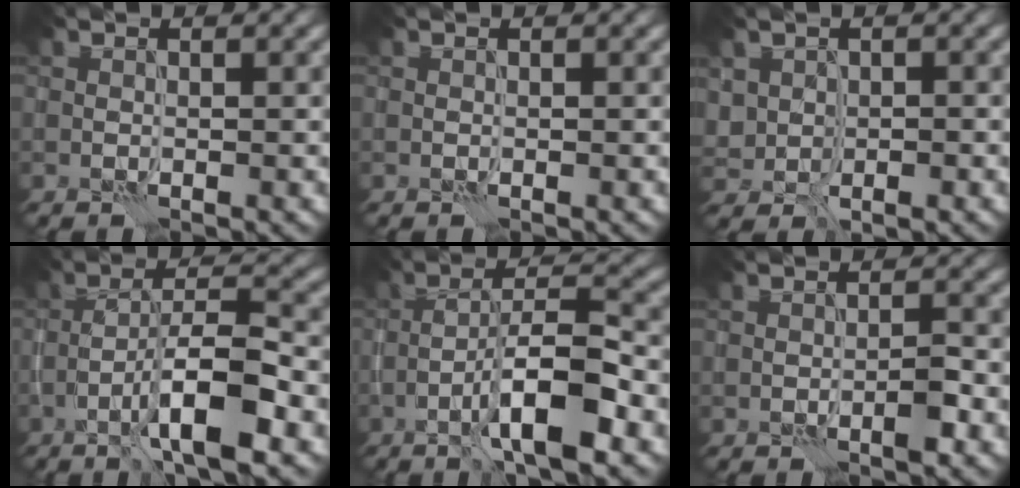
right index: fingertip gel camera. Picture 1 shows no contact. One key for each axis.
{"total": 0.0}
{"total": 2.4, "fx": 0.2, "fy": 2.0, "fz": 1.2, "tx": -0.024, "ty": -0.008, "tz": 0.009}
{"total": 6.9, "fx": -2.9, "fy": 1.4, "fz": 6.1, "tx": -0.100, "ty": 0.014, "tz": -0.054}
{"total": 7.0, "fx": -2.9, "fy": 1.4, "fz": 6.2, "tx": -0.102, "ty": 0.016, "tz": -0.055}
{"total": 1.5, "fx": -0.8, "fy": 0.2, "fz": 1.2, "tx": -0.019, "ty": 0.006, "tz": -0.017}